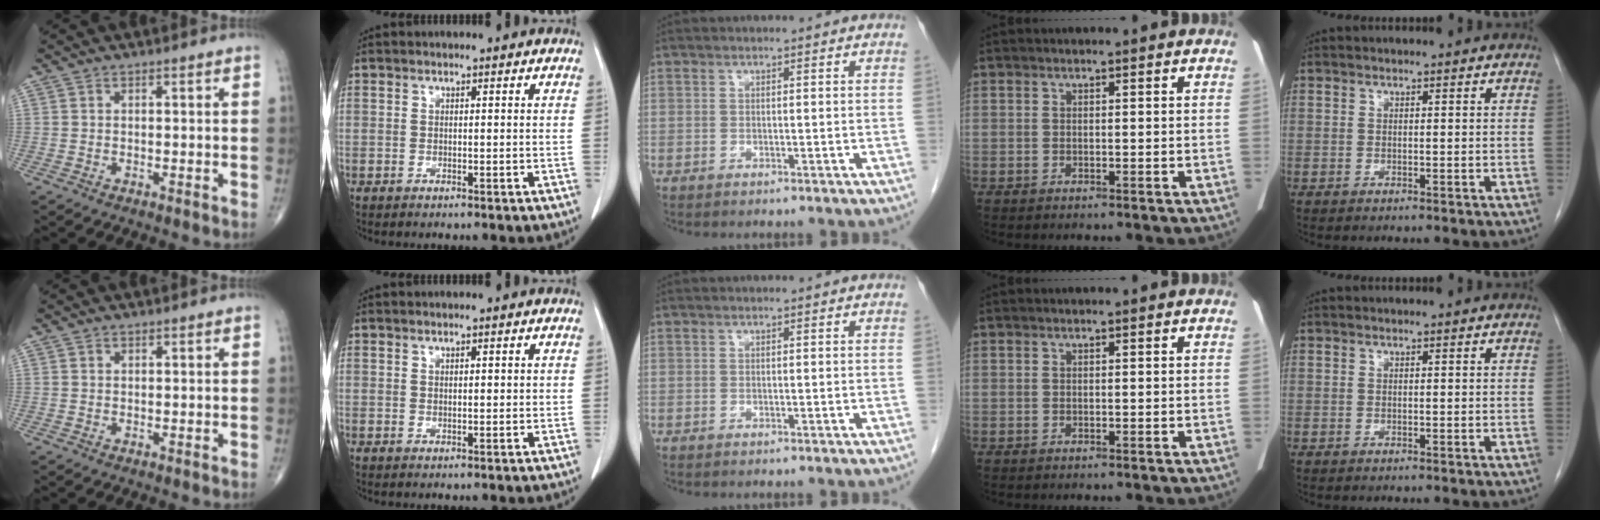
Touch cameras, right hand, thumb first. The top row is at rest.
{"thumb": {"total": 0.5, "force": [0.3, 0.4, 0.1], "torque": [0.001, -0.001, 0.004]}, "index": {"total": 1.3, "force": [0.5, 0.6, 1.1], "torque": [-0.020, -0.003, 0.008]}}